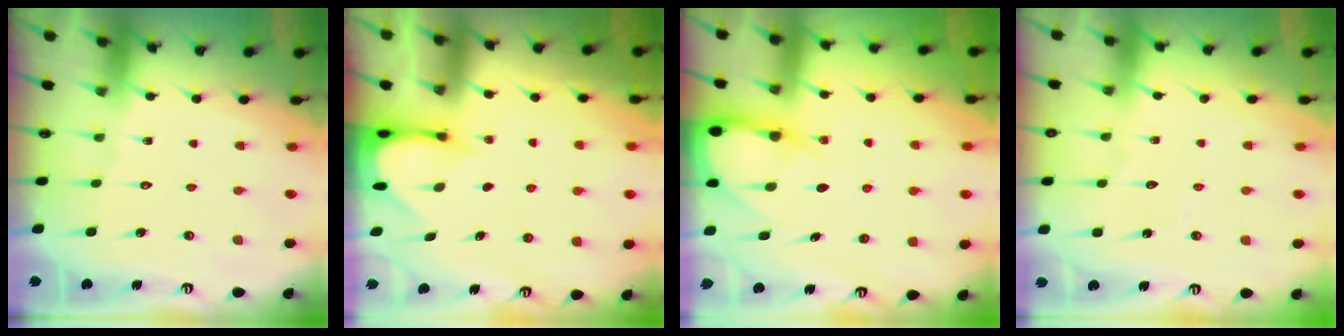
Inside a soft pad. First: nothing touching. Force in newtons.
{"total": 3.4, "press": 3.3, "slide": 0.3}
{"total": 7.6, "press": 7.5, "slide": 0.9}
{"total": 2.8, "press": 2.8, "slide": 0.3}